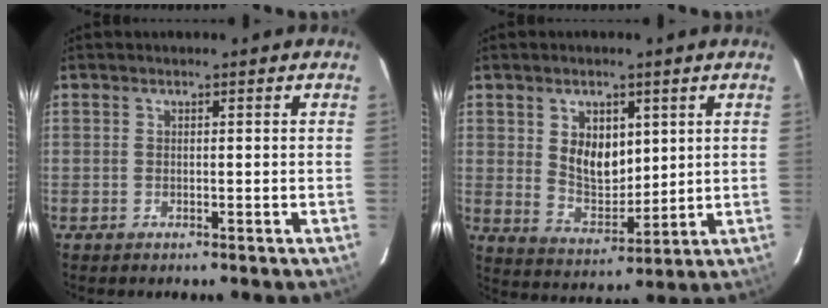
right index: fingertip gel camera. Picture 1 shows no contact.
{"total": 8.7, "force": [2.8, 5.7, 5.9], "torque": [-0.102, -0.003, 0.065]}